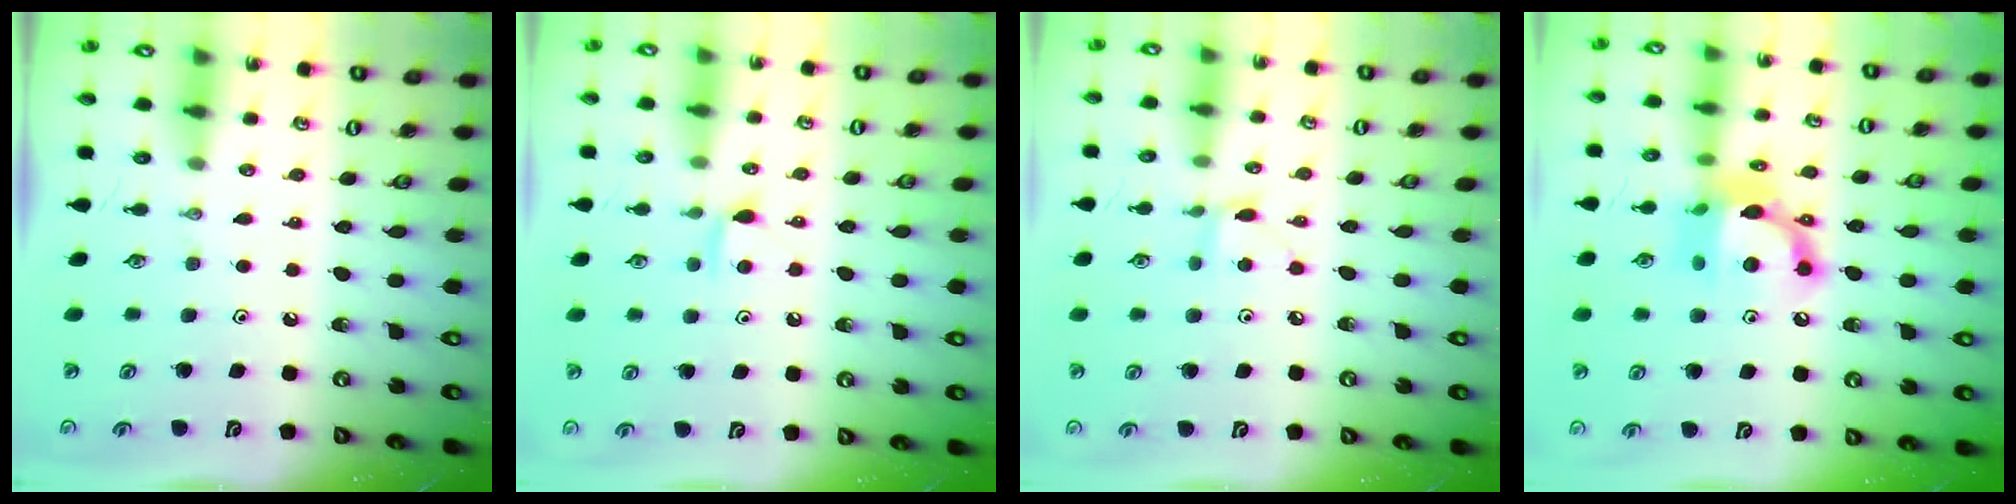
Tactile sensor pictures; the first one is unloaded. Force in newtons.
{"total": 5.8, "press": 5.7, "slide": 0.9}
{"total": 5.1, "press": 5.1, "slide": 0.6}
{"total": 14.0, "press": 14.0, "slide": 0.8}